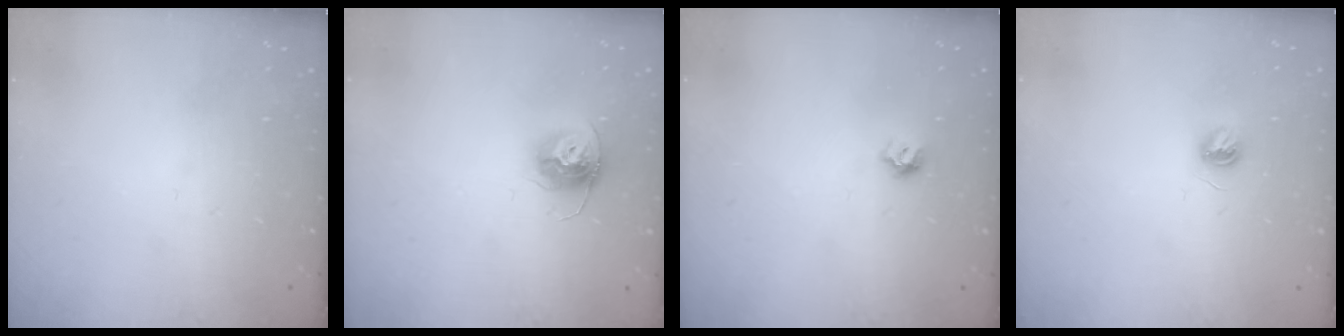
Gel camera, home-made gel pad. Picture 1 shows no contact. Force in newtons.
{"total": 11.4, "press": 11.3, "slide": 0.8}
{"total": 5.7, "press": 5.6, "slide": 0.7}
{"total": 4.9, "press": 4.9, "slide": 0.4}